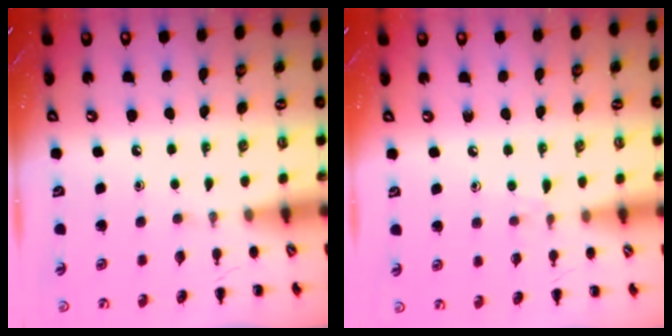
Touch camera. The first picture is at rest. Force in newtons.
{"total": 4.7, "press": 4.4, "slide": 1.6}